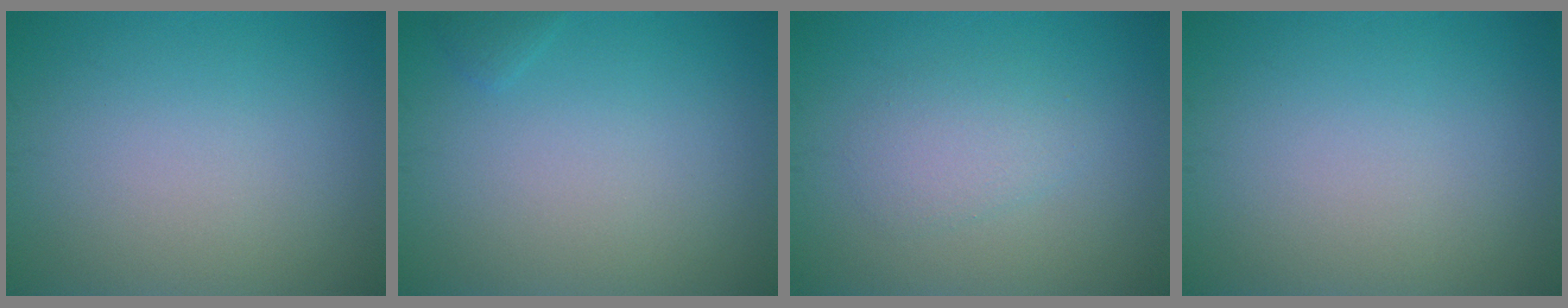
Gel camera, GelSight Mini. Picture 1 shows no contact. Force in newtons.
{"total": 0.6, "press": 0.6, "slide": 0.1}
{"total": 2.2, "press": 2.2, "slide": 0.1}
{"total": 0.0}